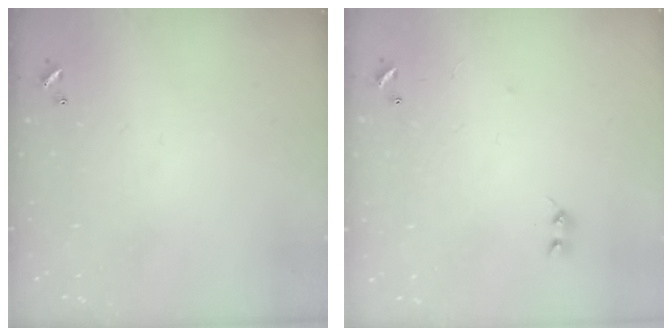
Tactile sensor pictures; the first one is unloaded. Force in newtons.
{"total": 5.9, "press": 5.9, "slide": 0.6}